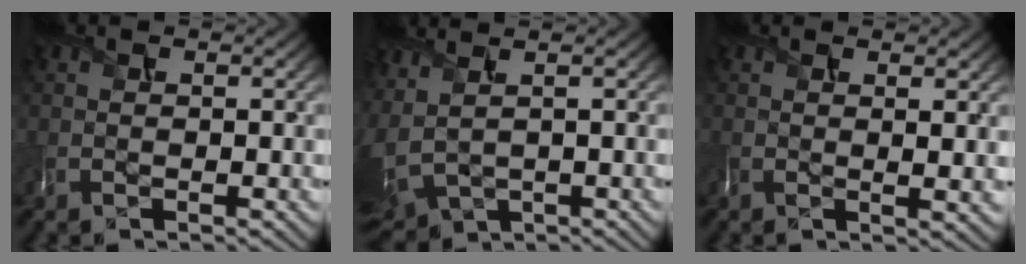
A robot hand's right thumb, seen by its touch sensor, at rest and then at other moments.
{"total": 6.4, "force": [2.0, 3.6, 4.8], "torque": [-0.147, 0.003, 0.066]}
{"total": 2.8, "force": [0.7, 0.7, 2.6], "torque": [-0.044, -0.002, 0.014]}